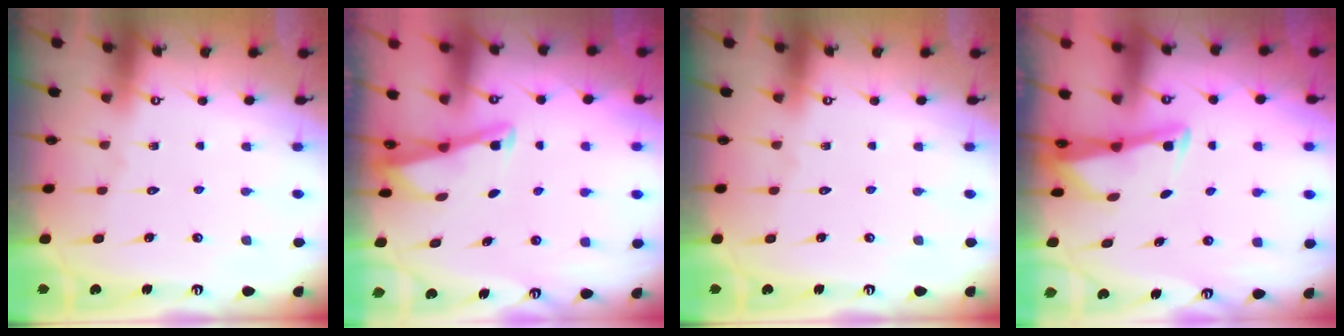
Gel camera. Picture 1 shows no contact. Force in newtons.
{"total": 2.9, "press": 2.9, "slide": 0.4}
{"total": 0.0}
{"total": 2.8, "press": 2.8, "slide": 0.2}